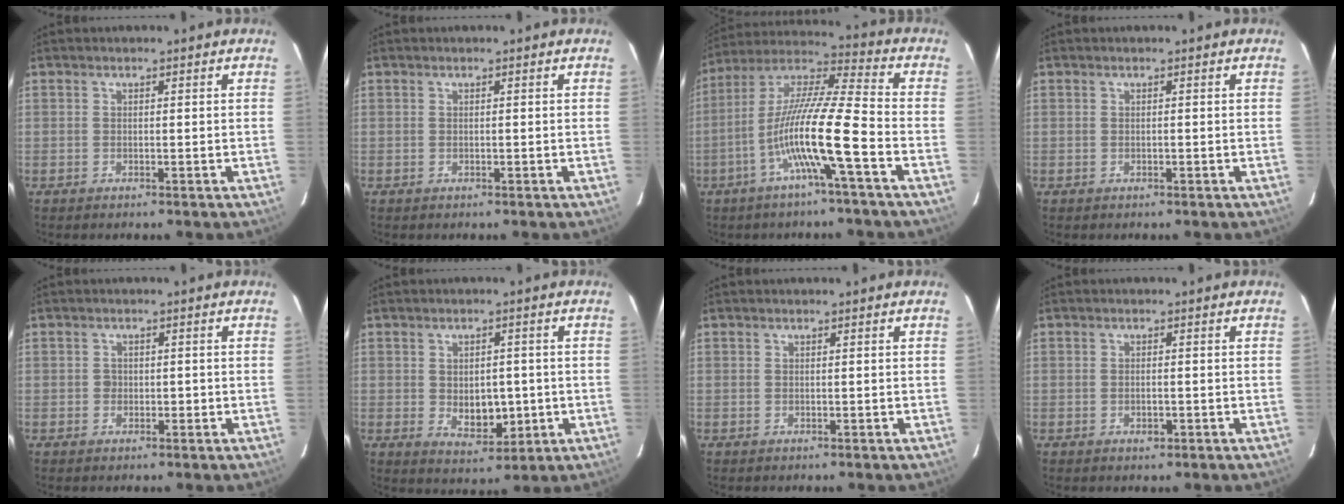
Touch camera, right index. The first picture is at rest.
{"total": 0.0}
{"total": 13.9, "force": [-5.1, -0.6, 13.0], "torque": [-0.251, 0.009, -0.102]}
{"total": 0.0}
{"total": 1.4, "force": [-0.2, 1.2, 0.6], "torque": [-0.006, 0.004, -0.003]}
{"total": 6.1, "force": [-0.6, 3.7, 4.8], "torque": [-0.068, -0.005, 0.004]}
{"total": 0.0}
{"total": 1.4, "force": [-0.5, 0.6, 1.1], "torque": [-0.022, -0.001, -0.005]}